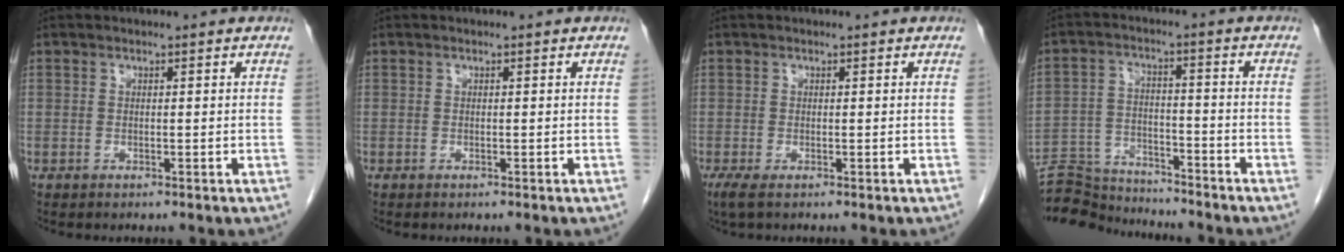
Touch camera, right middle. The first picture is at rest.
{"total": 0.0}
{"total": 1.4, "force": [-0.7, 0.1, 1.2], "torque": [-0.033, -0.010, -0.012]}
{"total": 12.0, "force": [-11.7, 2.2, 1.9], "torque": [-0.031, 0.014, -0.196]}